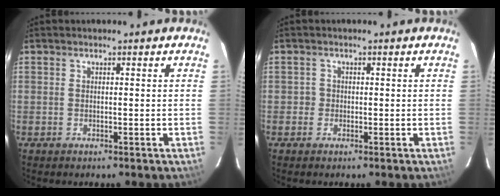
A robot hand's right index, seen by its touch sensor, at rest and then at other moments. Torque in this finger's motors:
{"motor_torque": [-0.04, 0.01, 0.04, 0.01]}